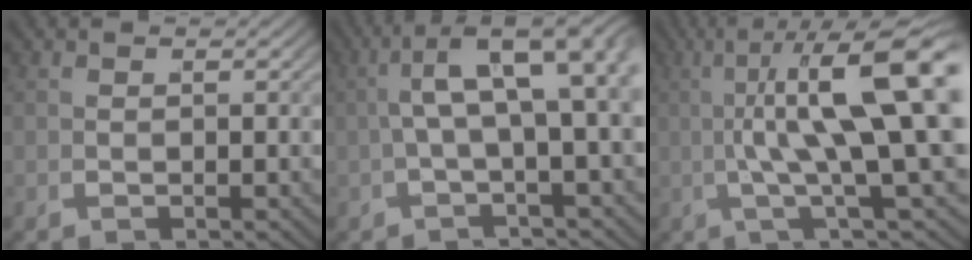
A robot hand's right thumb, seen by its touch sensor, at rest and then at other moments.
{"total": 7.3, "force": [1.5, 2.6, 6.6], "torque": [-0.091, 0.035, 0.004]}
{"total": 11.6, "force": [1.9, 3.4, 10.9], "torque": [-0.146, 0.014, 0.012]}